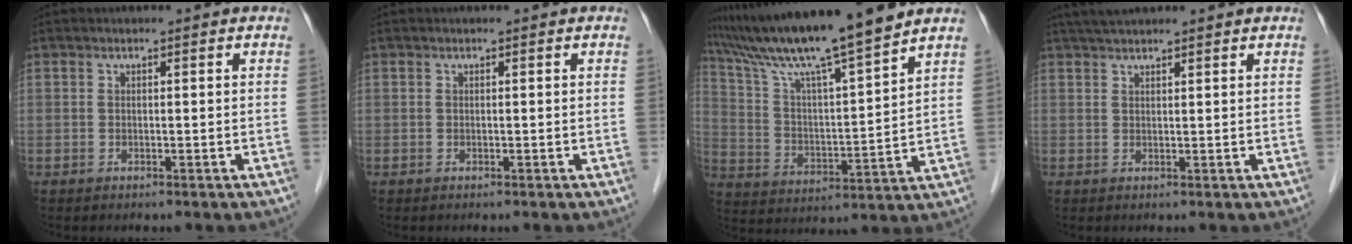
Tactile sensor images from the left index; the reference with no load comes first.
{"total": 0.0}
{"total": 16.3, "force": [14.0, -1.2, 8.2], "torque": [-0.151, 0.004, 0.243]}
{"total": 4.7, "force": [4.3, 0.2, 2.0], "torque": [-0.031, 0.034, 0.072]}